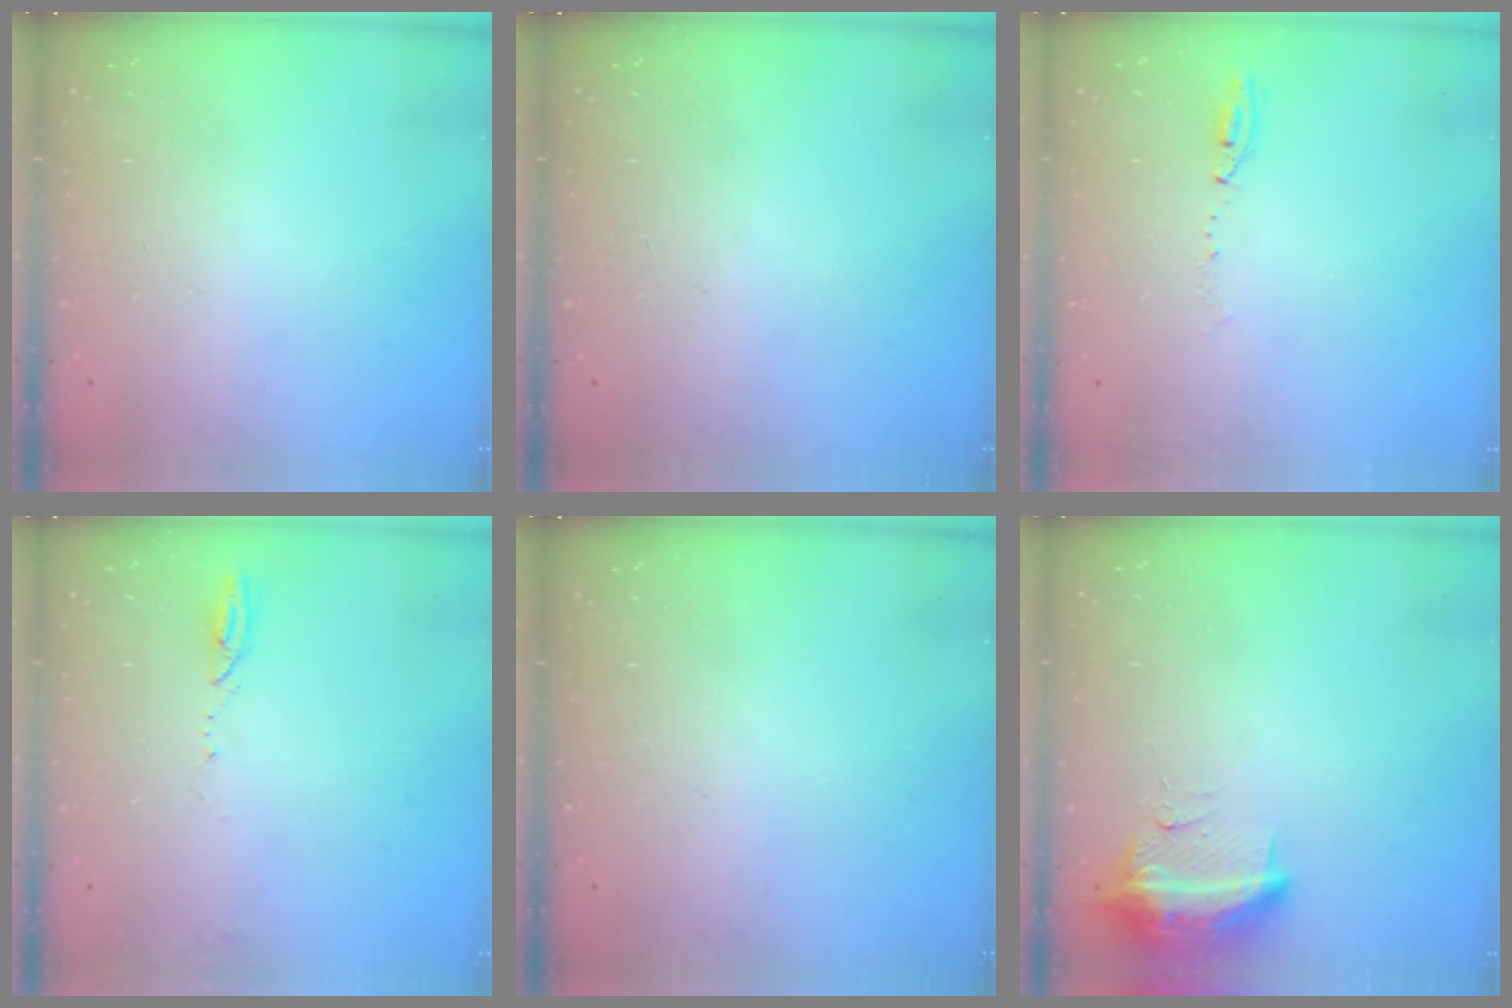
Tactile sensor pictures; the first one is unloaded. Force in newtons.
{"total": 1.0, "press": 0.0, "slide": 1.0}
{"total": 5.7, "press": 5.7, "slide": 0.7}
{"total": 3.3, "press": 3.3, "slide": 0.4}
{"total": 0.0}
{"total": 11.3, "press": 10.3, "slide": 4.7}